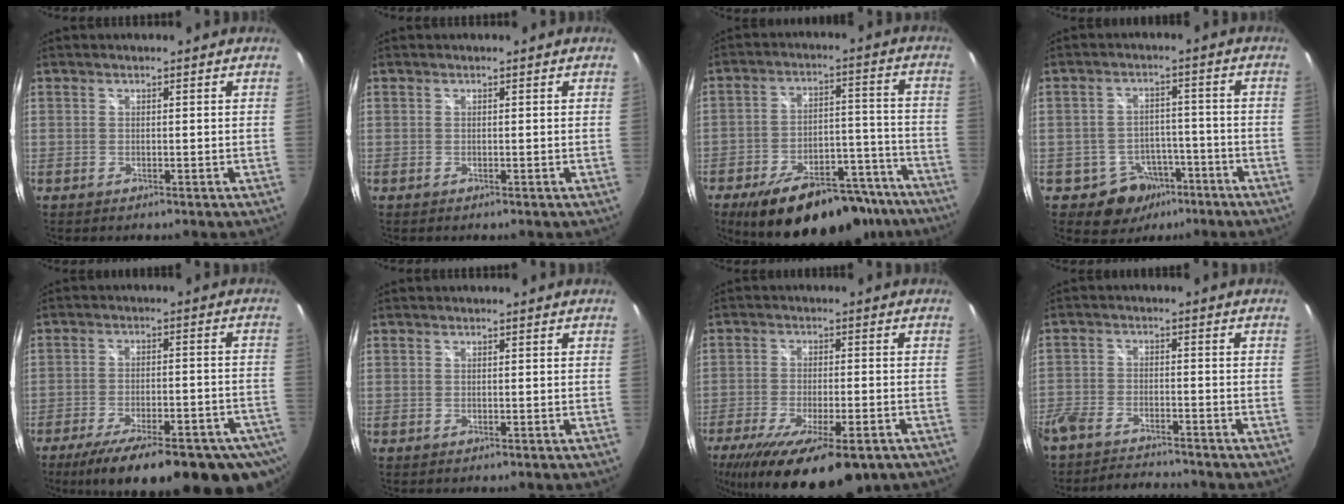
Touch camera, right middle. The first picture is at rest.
{"total": 0.0}
{"total": 22.0, "force": [-16.8, 9.0, 10.9], "torque": [-0.180, 0.019, -0.216]}
{"total": 7.5, "force": [-4.7, 5.8, 1.3], "torque": [-0.031, 0.023, -0.053]}
{"total": 24.0, "force": [-16.7, 7.5, 15.5], "torque": [-0.260, -0.059, -0.219]}
{"total": 0.0}
{"total": 19.2, "force": [-12.5, 5.9, 13.3], "torque": [-0.255, -0.065, -0.191]}
{"total": 10.5, "force": [-9.4, 2.9, 3.4], "torque": [-0.104, -0.011, -0.164]}